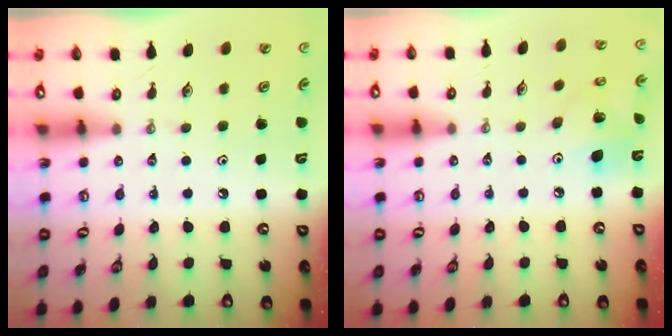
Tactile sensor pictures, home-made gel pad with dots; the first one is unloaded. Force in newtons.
{"total": 9.7, "press": 9.5, "slide": 1.8}